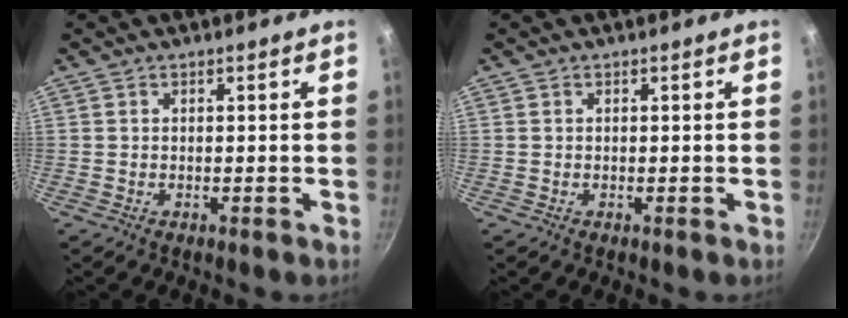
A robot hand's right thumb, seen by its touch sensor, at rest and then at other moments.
{"total": 0.0}